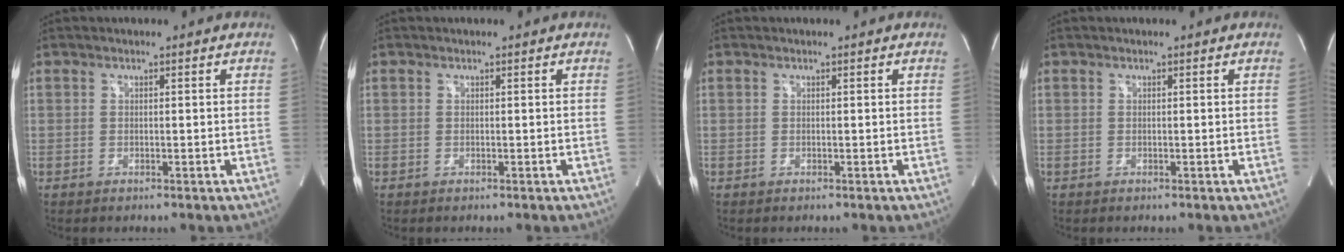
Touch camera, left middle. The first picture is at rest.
{"total": 0.0}
{"total": 0.0}
{"total": 0.0}